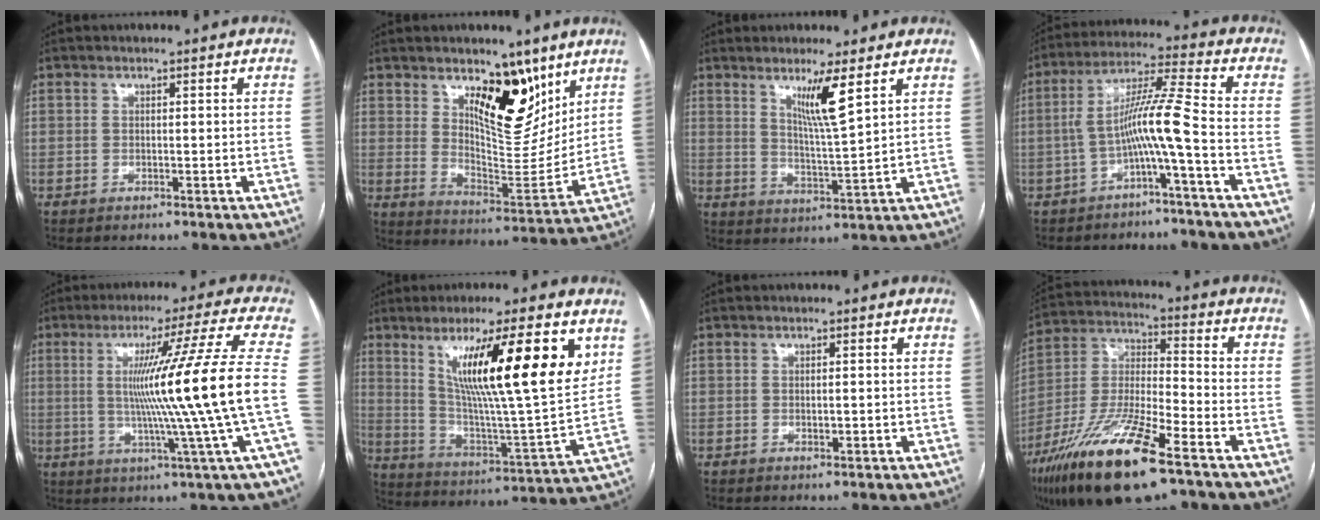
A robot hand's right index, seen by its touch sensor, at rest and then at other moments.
{"total": 13.0, "force": [7.7, 5.1, 9.2], "torque": [-0.131, -0.019, 0.136]}
{"total": 6.7, "force": [3.8, -0.6, 5.5], "torque": [-0.097, -0.019, 0.069]}
{"total": 8.6, "force": [-2.9, -1.1, 8.0], "torque": [-0.149, 0.028, -0.051]}
{"total": 17.1, "force": [-0.4, -3.4, 16.8], "torque": [-0.258, -0.010, -0.013]}
{"total": 20.2, "force": [8.8, 1.1, 18.2], "torque": [-0.287, -0.015, 0.141]}
{"total": 1.0, "force": [-0.2, 0.4, 1.0], "torque": [-0.016, -0.001, -0.001]}
{"total": 19.1, "force": [-11.6, 3.2, 14.9], "torque": [-0.320, -0.033, -0.209]}